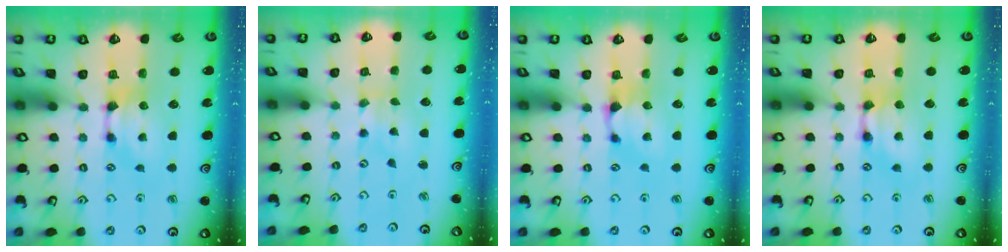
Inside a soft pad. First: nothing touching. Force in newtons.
{"total": 3.9, "press": 3.8, "slide": 0.7}
{"total": 2.4, "press": 2.3, "slide": 0.6}
{"total": 1.6, "press": 1.5, "slide": 0.1}